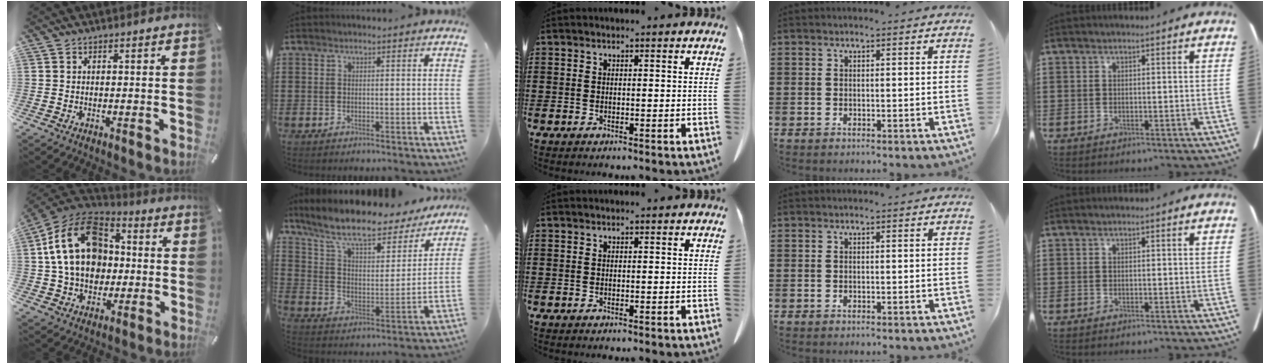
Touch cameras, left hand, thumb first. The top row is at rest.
{"thumb": {"total": 20.0, "force": [1.4, 15.8, 12.2], "torque": [-0.244, 0.017, 0.026]}, "index": {"total": 10.2, "force": [8.8, 1.8, 4.9], "torque": [-0.133, -0.055, 0.150]}}